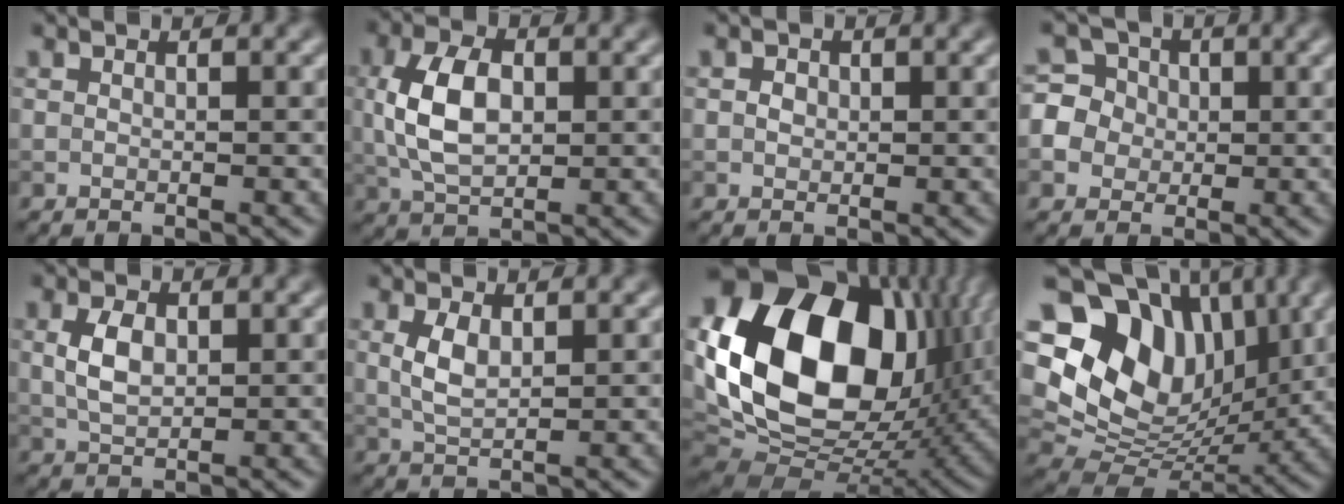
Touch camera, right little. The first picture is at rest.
{"total": 6.0, "force": [0.5, 3.6, 4.8], "torque": [-0.104, 0.003, 0.010]}
{"total": 0.9, "force": [0.1, 0.8, 0.4], "torque": [-0.006, -0.001, -0.001]}
{"total": 6.1, "force": [0.1, 5.9, 1.8], "torque": [-0.034, 0.034, -0.013]}
{"total": 3.1, "force": [0.6, 1.9, 2.4], "torque": [-0.057, 0.002, 0.013]}
{"total": 2.6, "force": [0.6, 1.3, 2.2], "torque": [-0.055, 0.001, 0.016]}
{"total": 17.9, "force": [4.0, 12.3, 12.4], "torque": [-0.245, 0.001, 0.075]}
{"total": 13.7, "force": [4.5, 10.1, 8.2], "torque": [-0.161, 0.011, 0.087]}